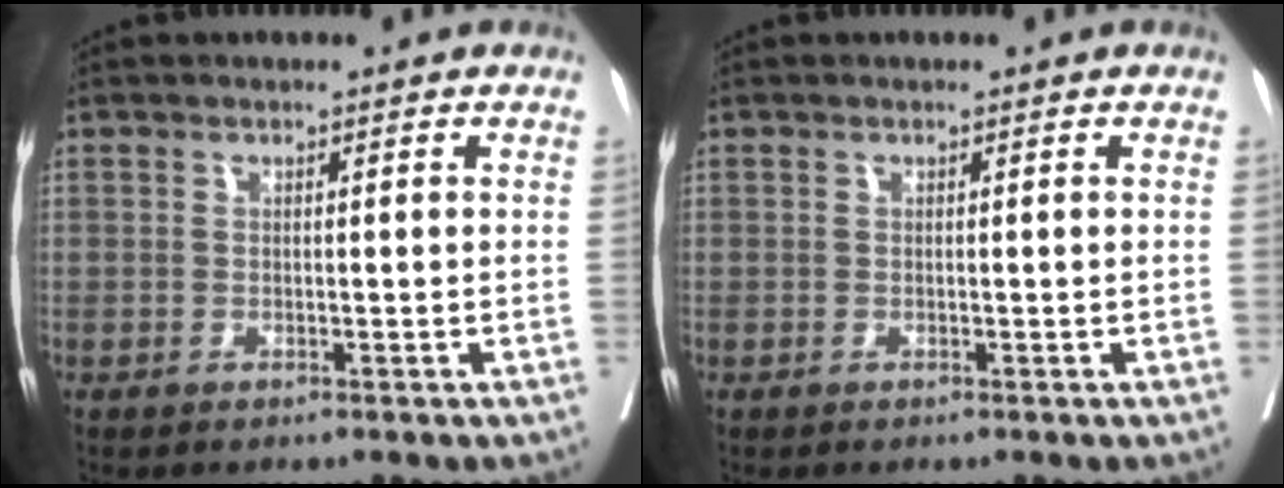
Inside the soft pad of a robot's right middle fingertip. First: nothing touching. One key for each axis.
{"total": 0.0}